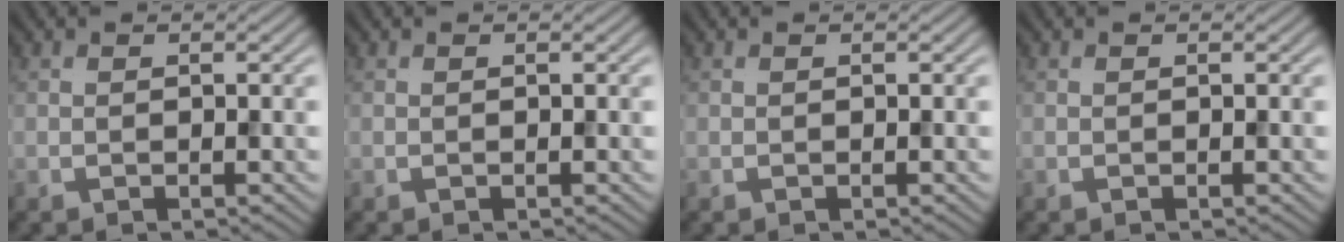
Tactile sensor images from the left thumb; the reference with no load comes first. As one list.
[{"total": 0.0}, {"total": 0.0}, {"total": 0.0}]